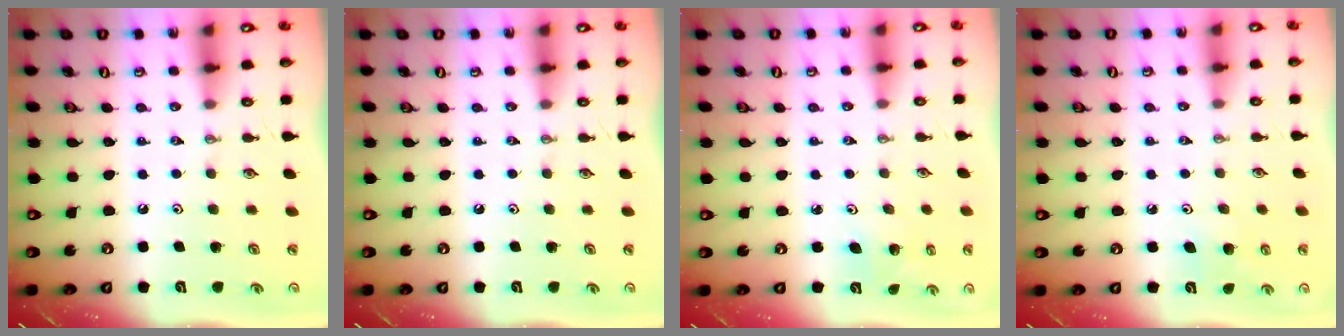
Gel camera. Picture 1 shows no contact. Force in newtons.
{"total": 0.0}
{"total": 3.1, "press": 3.1, "slide": 0.2}
{"total": 4.5, "press": 4.5, "slide": 0.3}